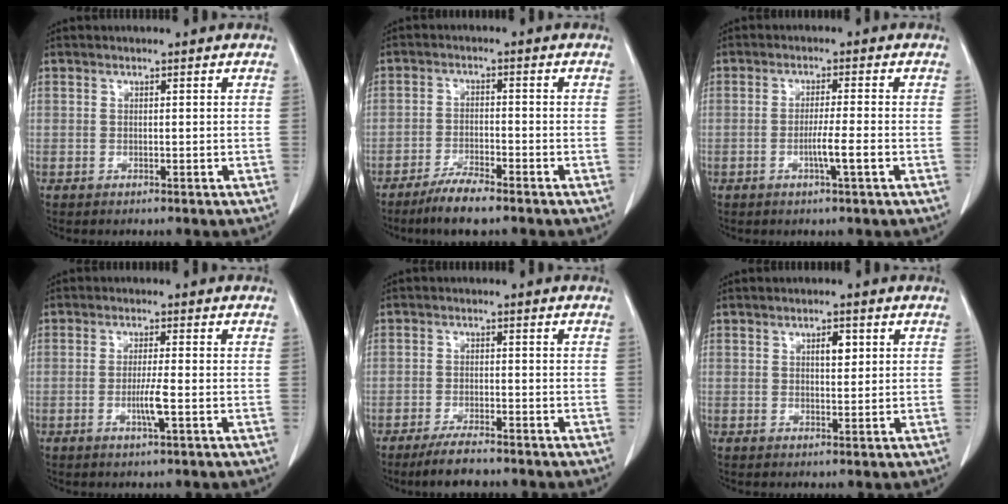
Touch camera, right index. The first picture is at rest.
{"total": 5.1, "force": [-4.0, 0.3, 3.2], "torque": [-0.065, -0.011, -0.077]}
{"total": 3.8, "force": [-1.3, -0.6, 3.6], "torque": [-0.061, -0.005, -0.024]}
{"total": 3.5, "force": [-1.0, -0.3, 3.4], "torque": [-0.065, -0.007, -0.020]}
{"total": 4.3, "force": [-3.6, 0.5, 2.3], "torque": [-0.045, -0.009, -0.066]}
{"total": 2.5, "force": [0.9, 1.0, 2.1], "torque": [-0.033, -0.002, 0.015]}